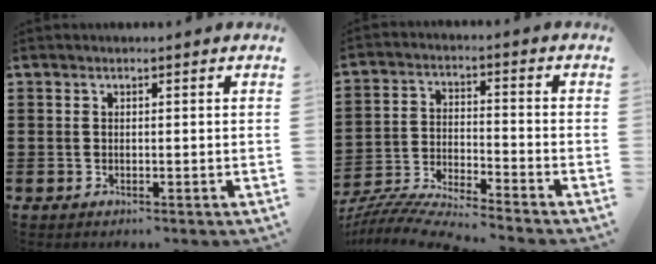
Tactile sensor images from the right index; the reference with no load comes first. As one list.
[{"total": 6.4, "force": [-6.3, -0.2, 1.4], "torque": [-0.046, -0.012, -0.129]}]